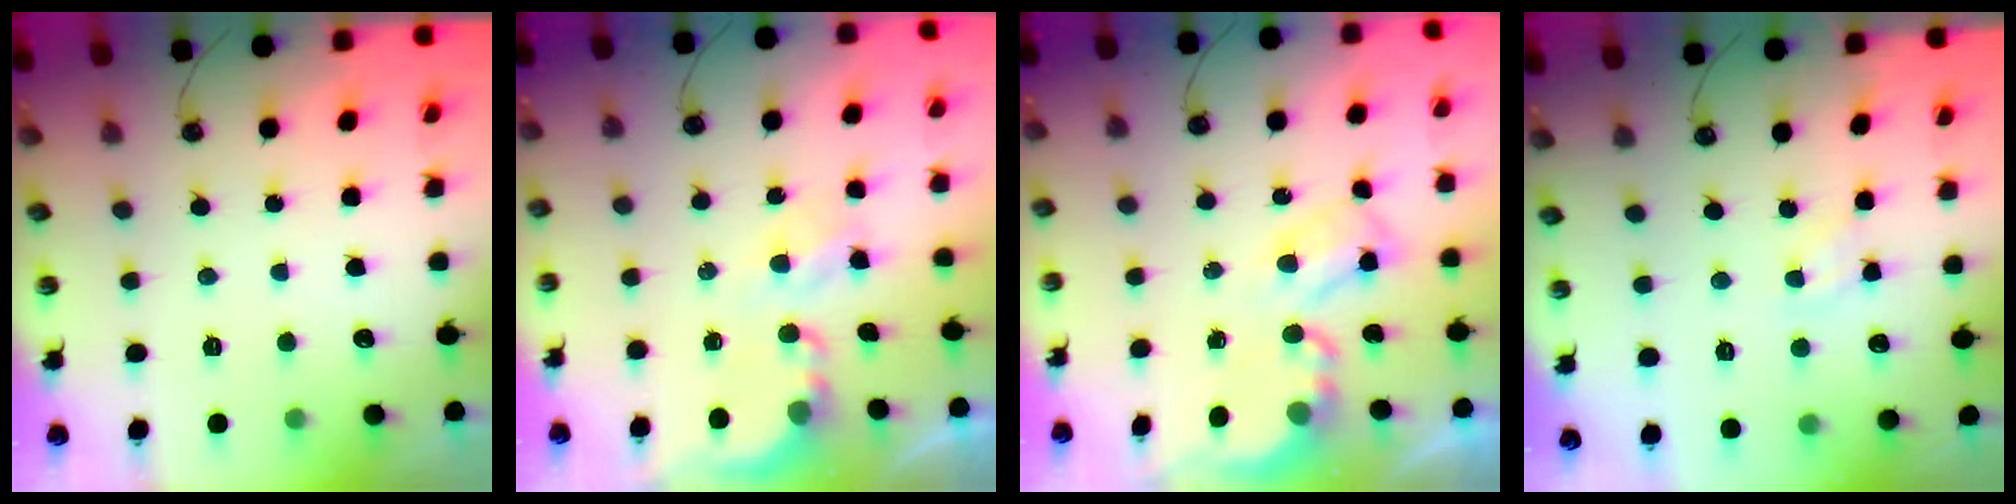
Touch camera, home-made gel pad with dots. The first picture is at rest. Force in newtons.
{"total": 4.0, "press": 3.9, "slide": 0.3}
{"total": 4.9, "press": 4.9, "slide": 0.4}
{"total": 1.6, "press": 1.6, "slide": 0.2}